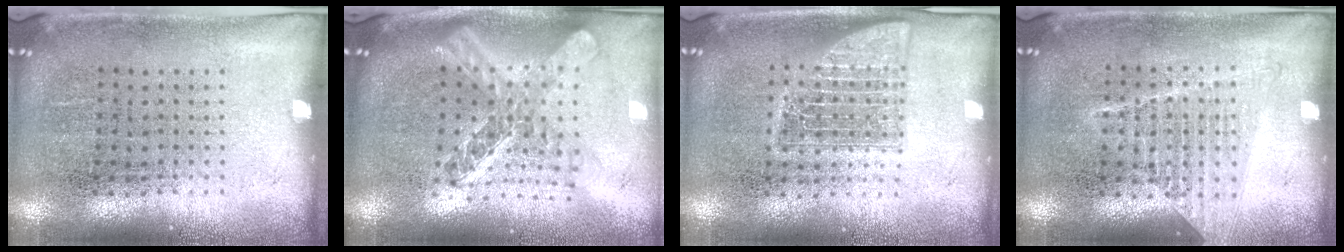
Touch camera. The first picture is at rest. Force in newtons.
{"total": 2.4, "press": 1.9, "slide": 1.4}
{"total": 2.2, "press": 2.2, "slide": 0.3}
{"total": 1.2, "press": 1.1, "slide": 0.4}